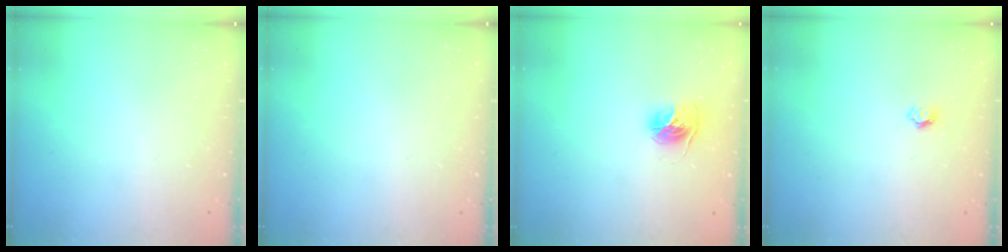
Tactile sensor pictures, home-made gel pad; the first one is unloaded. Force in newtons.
{"total": 0.0}
{"total": 11.1, "press": 11.1, "slide": 0.9}
{"total": 3.7, "press": 3.6, "slide": 0.2}